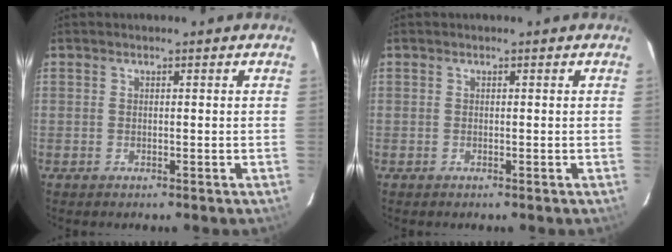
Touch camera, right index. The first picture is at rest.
{"total": 0.0}